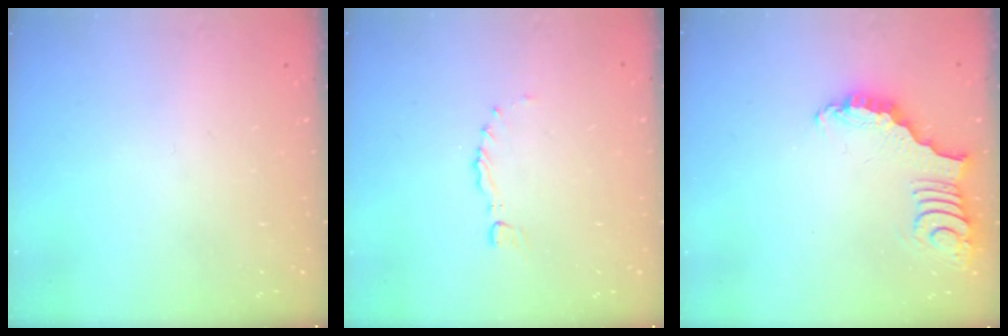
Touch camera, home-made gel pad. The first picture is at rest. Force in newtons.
{"total": 0.0}
{"total": 3.3, "press": 3.3, "slide": 0.5}